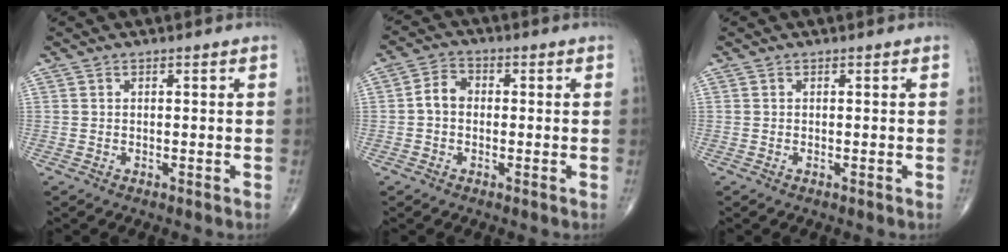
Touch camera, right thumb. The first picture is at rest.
{"total": 4.2, "force": [-0.4, 3.2, 2.6], "torque": [-0.040, 0.018, -0.016]}
{"total": 0.0}